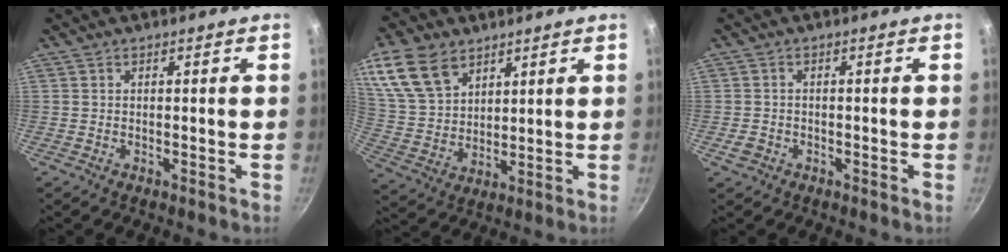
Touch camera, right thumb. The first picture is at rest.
{"total": 15.4, "force": [8.6, 10.1, 7.8], "torque": [-0.151, -0.019, 0.176]}
{"total": 1.9, "force": [-1.0, 1.4, 0.8], "torque": [-0.018, 0.006, -0.016]}